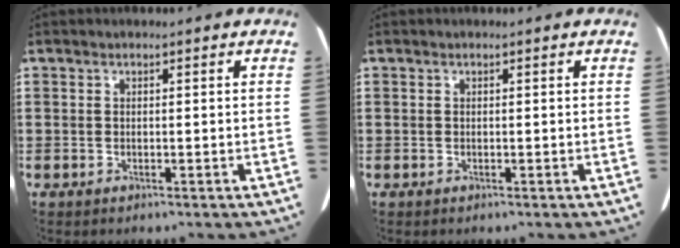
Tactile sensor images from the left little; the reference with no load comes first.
{"total": 0.0}